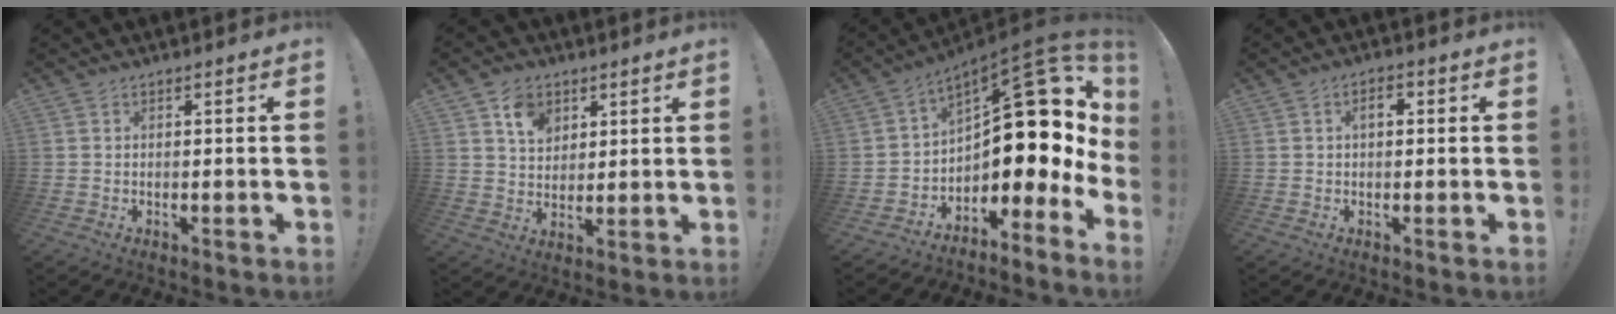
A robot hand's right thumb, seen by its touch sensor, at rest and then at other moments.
{"total": 8.1, "force": [4.8, 5.8, 3.1], "torque": [-0.033, -0.026, 0.087]}
{"total": 14.1, "force": [5.2, 7.6, 10.6], "torque": [-0.124, -0.060, 0.094]}
{"total": 2.9, "force": [0.4, 1.6, 2.4], "torque": [-0.040, 0.008, 0.002]}